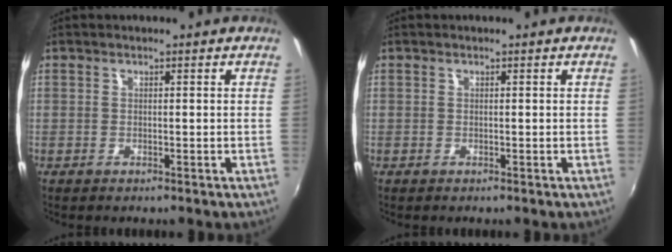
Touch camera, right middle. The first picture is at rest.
{"total": 0.0}